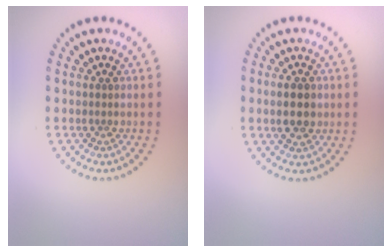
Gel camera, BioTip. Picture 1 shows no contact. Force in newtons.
{"total": 2.7, "press": 2.7, "slide": 0.2}